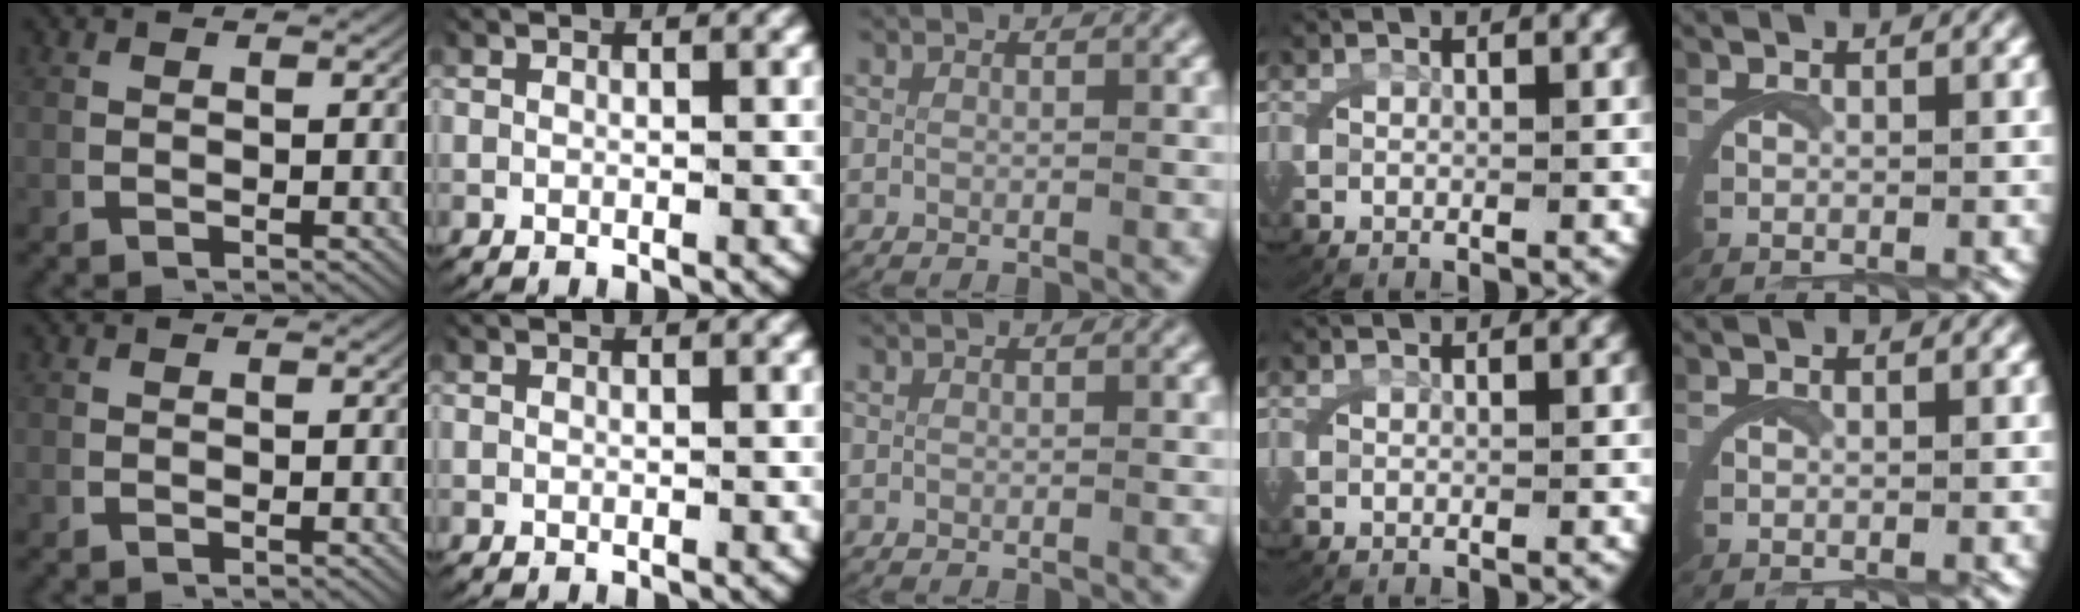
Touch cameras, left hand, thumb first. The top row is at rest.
{}